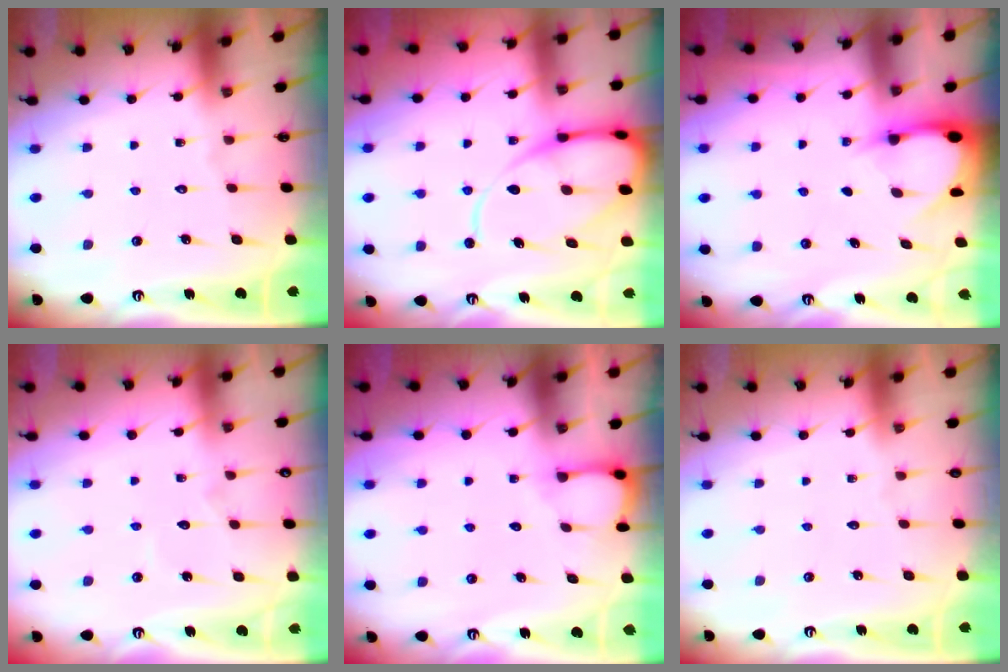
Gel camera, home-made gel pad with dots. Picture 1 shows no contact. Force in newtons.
{"total": 12.5, "press": 12.4, "slide": 1.3}
{"total": 3.2, "press": 3.2, "slide": 0.3}
{"total": 3.7, "press": 3.7, "slide": 0.4}
{"total": 3.6, "press": 3.6, "slide": 0.4}
{"total": 0.0}